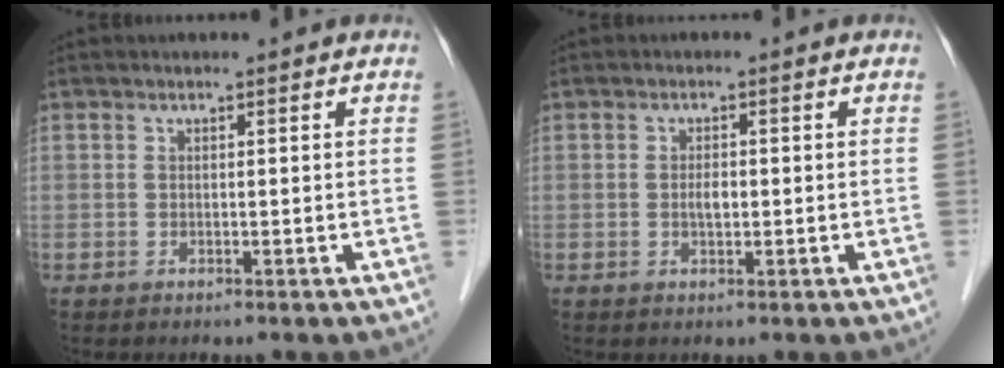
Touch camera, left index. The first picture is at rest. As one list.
[{"total": 1.7, "force": [-0.2, 0.8, 1.5], "torque": [-0.028, 0.001, -0.003]}]